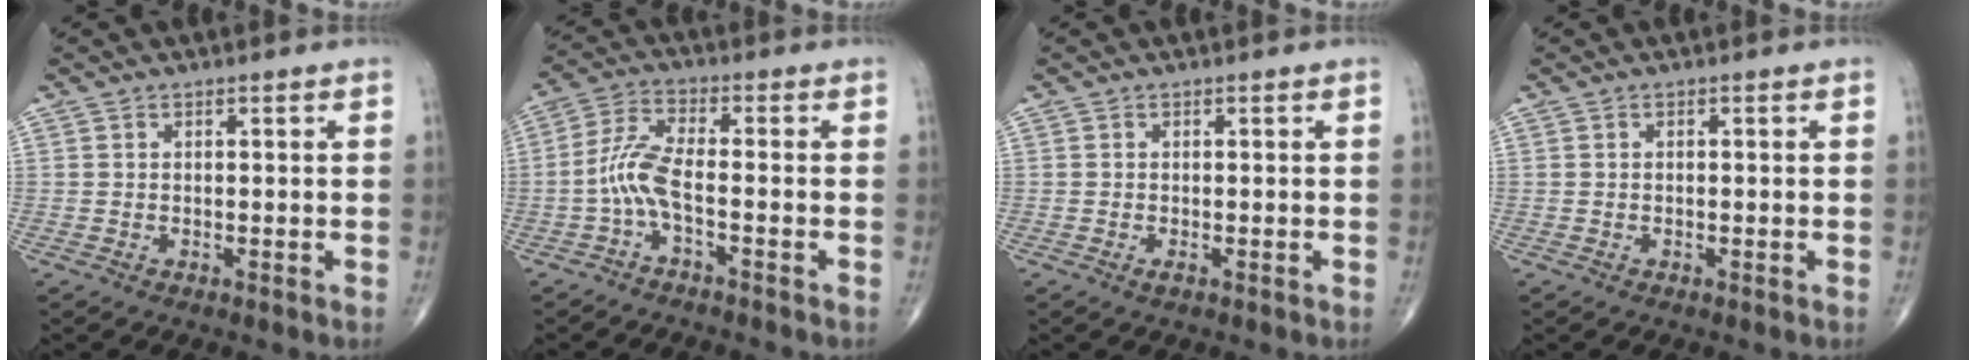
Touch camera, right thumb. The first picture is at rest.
{"total": 6.3, "force": [-2.1, 1.5, 5.7], "torque": [-0.137, 0.028, -0.048]}
{"total": 0.6, "force": [-0.2, 0.2, 0.5], "torque": [-0.006, -0.002, -0.004]}
{"total": 0.0}